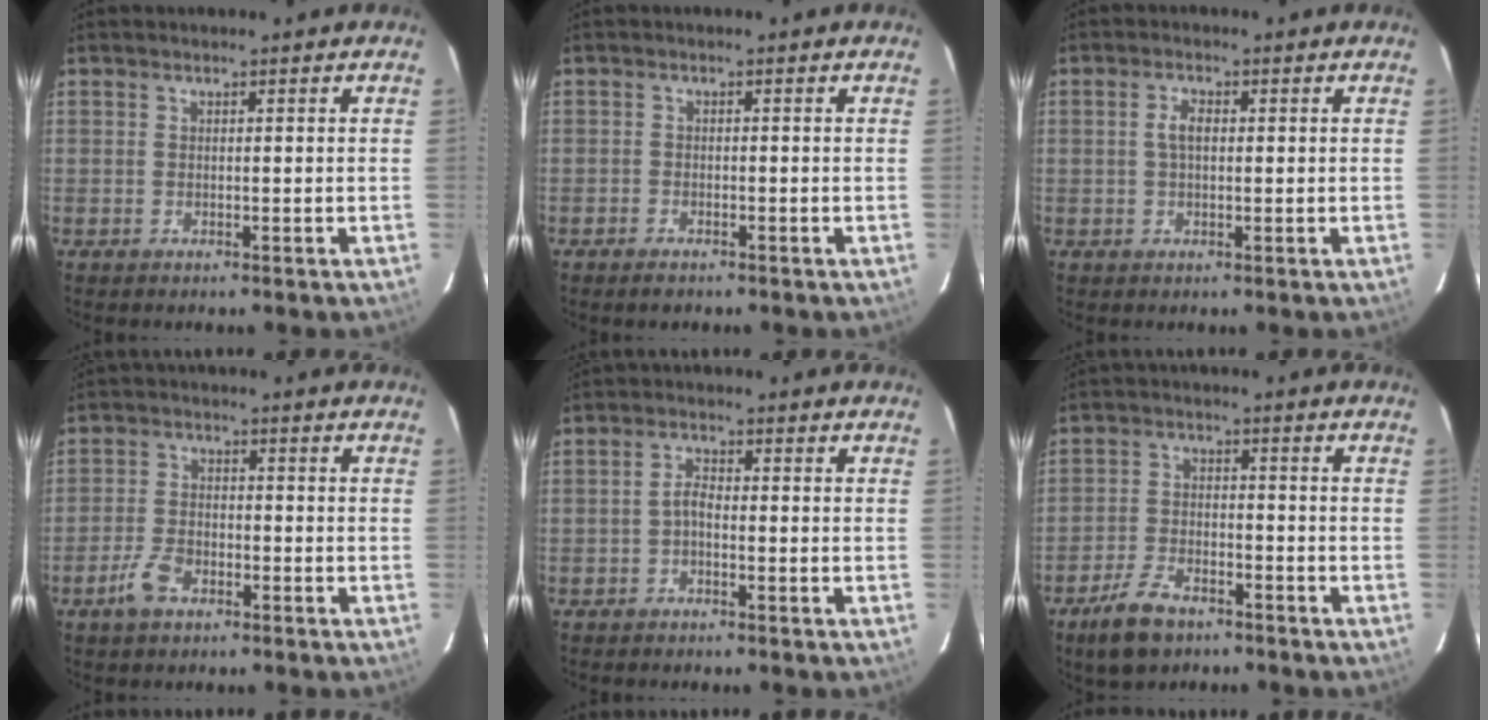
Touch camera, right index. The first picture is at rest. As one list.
[{"total": 1.7, "force": [-1.4, 0.7, 0.7], "torque": [-0.021, 0.000, -0.026]}, {"total": 2.5, "force": [0.2, 1.2, 2.2], "torque": [-0.046, 0.006, 0.005]}, {"total": 5.6, "force": [-3.4, 3.0, 3.4], "torque": [-0.083, 0.000, -0.061]}, {"total": 1.8, "force": [-1.0, 0.7, 1.3], "torque": [-0.028, 0.007, -0.021]}, {"total": 8.3, "force": [-5.9, 4.0, 4.3], "torque": [-0.114, 0.000, -0.106]}]